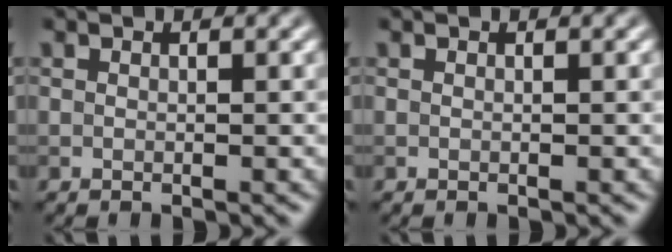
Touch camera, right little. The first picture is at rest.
{"total": 0.0}